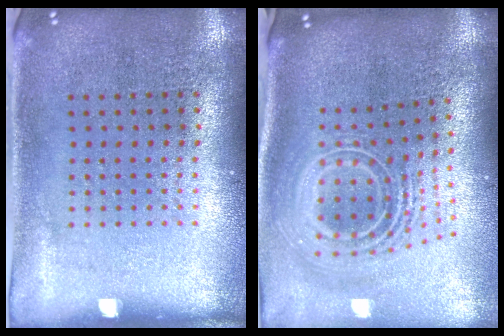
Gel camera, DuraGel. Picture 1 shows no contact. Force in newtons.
{"total": 2.8, "press": 1.9, "slide": 2.1}